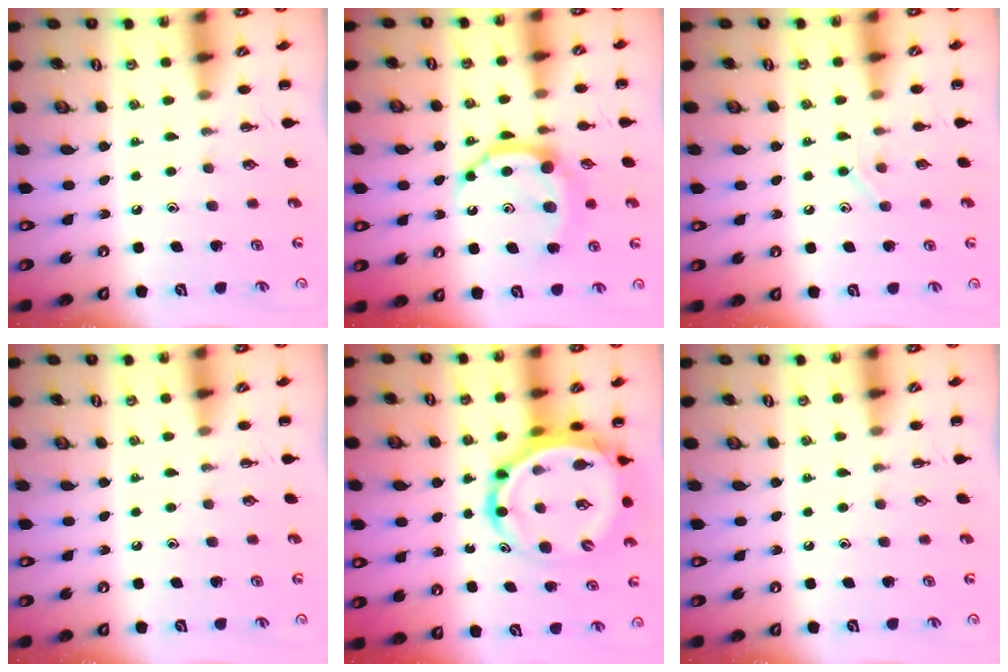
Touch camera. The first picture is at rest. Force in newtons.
{"total": 10.5, "press": 10.5, "slide": 0.6}
{"total": 4.9, "press": 4.8, "slide": 0.9}
{"total": 0.0}
{"total": 11.2, "press": 10.8, "slide": 3.0}
{"total": 0.0}